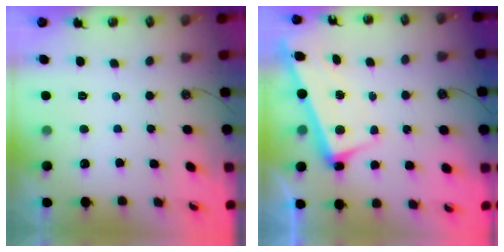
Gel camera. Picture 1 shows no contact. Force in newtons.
{"total": 3.3, "press": 3.2, "slide": 0.8}